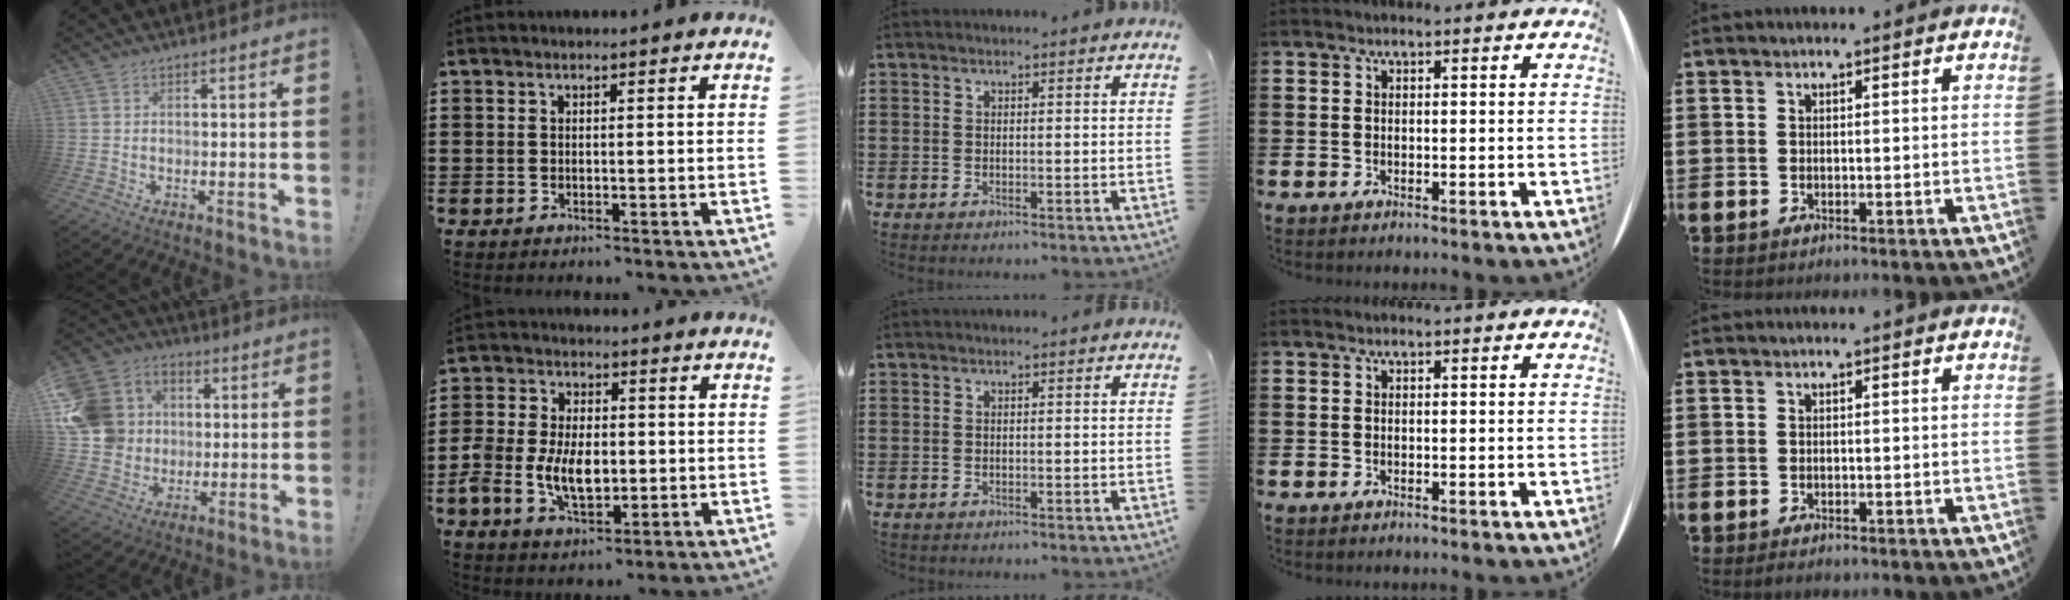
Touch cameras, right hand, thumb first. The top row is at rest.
{"thumb": {"total": 15.6, "force": [2.1, 14.3, 5.7], "torque": [-0.085, 0.004, 0.062]}, "index": {"total": 8.0, "force": [-1.5, 5.0, 6.0], "torque": [-0.144, 0.003, -0.033]}, "little": {"total": 0.6, "force": [-0.4, 0.2, 0.3], "torque": [-0.008, -0.001, -0.010]}}